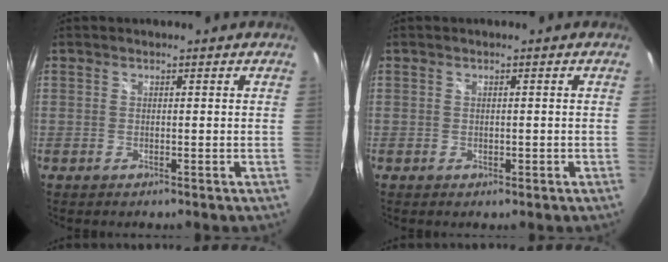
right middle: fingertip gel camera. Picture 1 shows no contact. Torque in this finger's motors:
{"motor_torque": [-0.27, -0.10, -0.01, -0.01]}